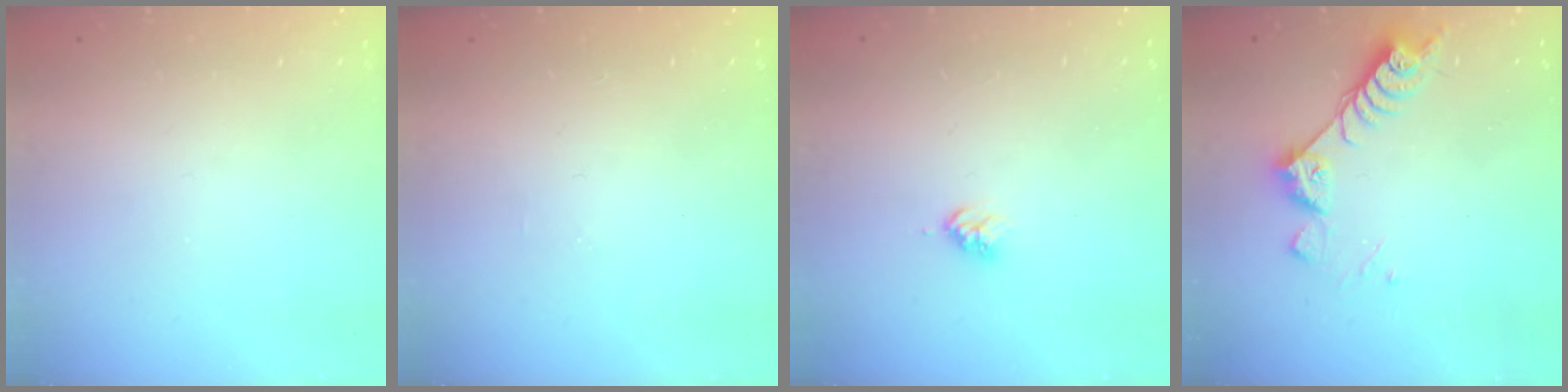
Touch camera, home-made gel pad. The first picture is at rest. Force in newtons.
{"total": 1.2, "press": 1.2, "slide": 0.3}
{"total": 2.9, "press": 2.9, "slide": 0.4}
{"total": 7.0, "press": 6.9, "slide": 1.4}